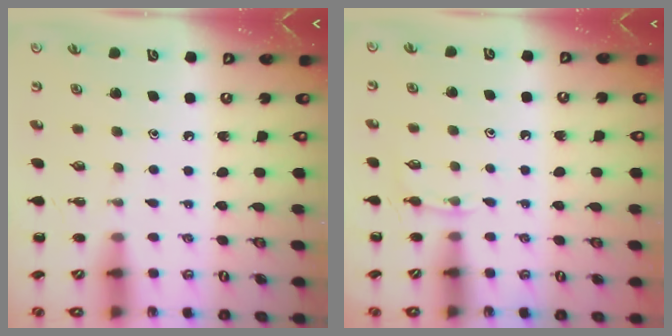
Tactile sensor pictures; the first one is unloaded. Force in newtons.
{"total": 3.3, "press": 3.1, "slide": 1.2}